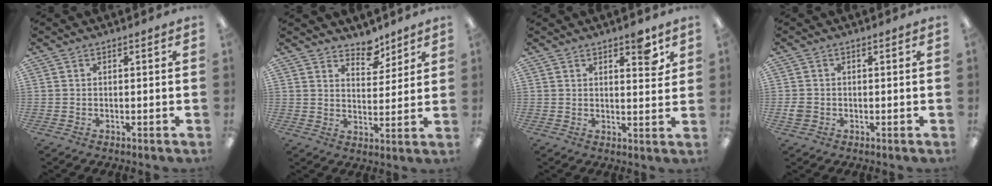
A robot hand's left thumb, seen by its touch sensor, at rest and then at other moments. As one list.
[{"total": 7.1, "force": [6.0, 3.5, 1.9], "torque": [-0.008, -0.042, 0.105]}, {"total": 5.4, "force": [3.6, 2.0, 3.4], "torque": [-0.021, -0.026, 0.052]}, {"total": 2.2, "force": [-0.3, 2.0, 0.9], "torque": [-0.016, 0.005, -0.006]}]